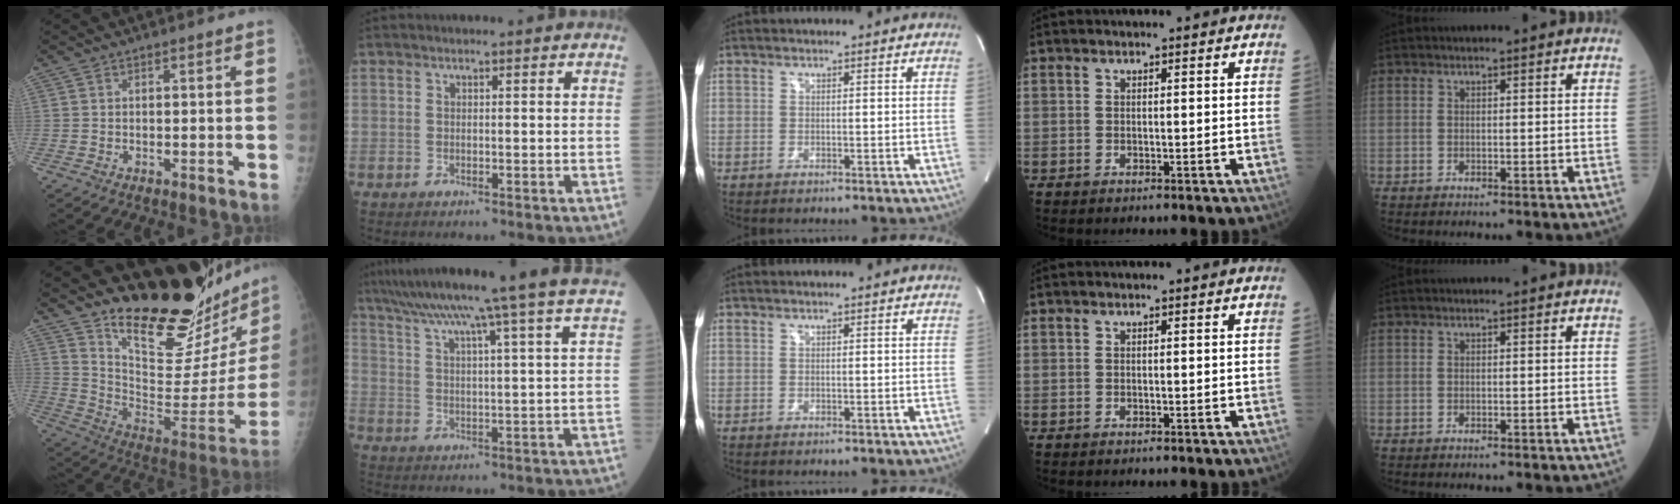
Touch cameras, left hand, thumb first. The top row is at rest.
{"thumb": {"total": 27.4, "force": [23.7, 6.3, 12.2], "torque": [-0.153, -0.195, 0.344]}, "index": {"total": 24.8, "force": [21.3, -2.6, 12.4], "torque": [-0.213, -0.041, 0.284]}}